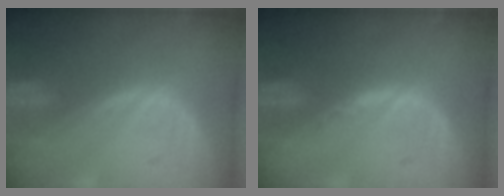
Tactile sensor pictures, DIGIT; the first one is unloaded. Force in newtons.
{"total": 0.6, "press": 0.5, "slide": 0.4}